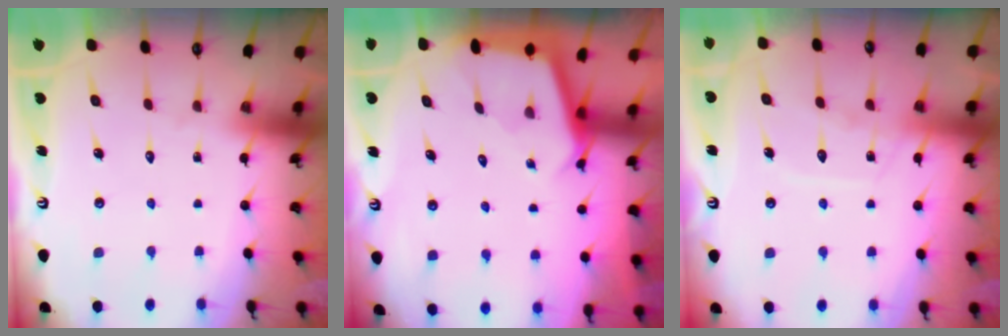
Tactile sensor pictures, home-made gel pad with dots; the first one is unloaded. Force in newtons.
{"total": 2.4, "press": 2.4, "slide": 0.1}
{"total": 10.5, "press": 10.5, "slide": 1.0}